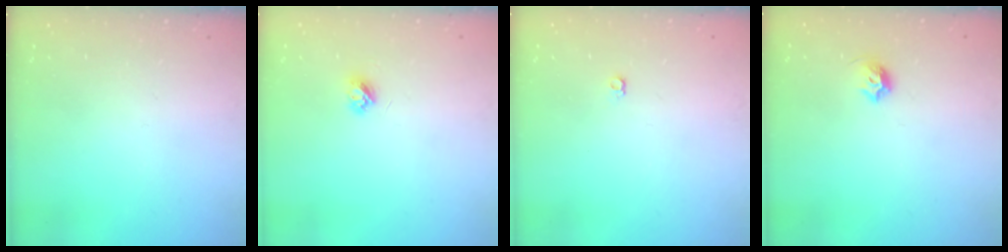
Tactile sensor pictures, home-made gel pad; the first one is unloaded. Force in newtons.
{"total": 3.7, "press": 3.7, "slide": 0.4}
{"total": 3.6, "press": 3.5, "slide": 0.6}
{"total": 5.6, "press": 5.5, "slide": 1.3}